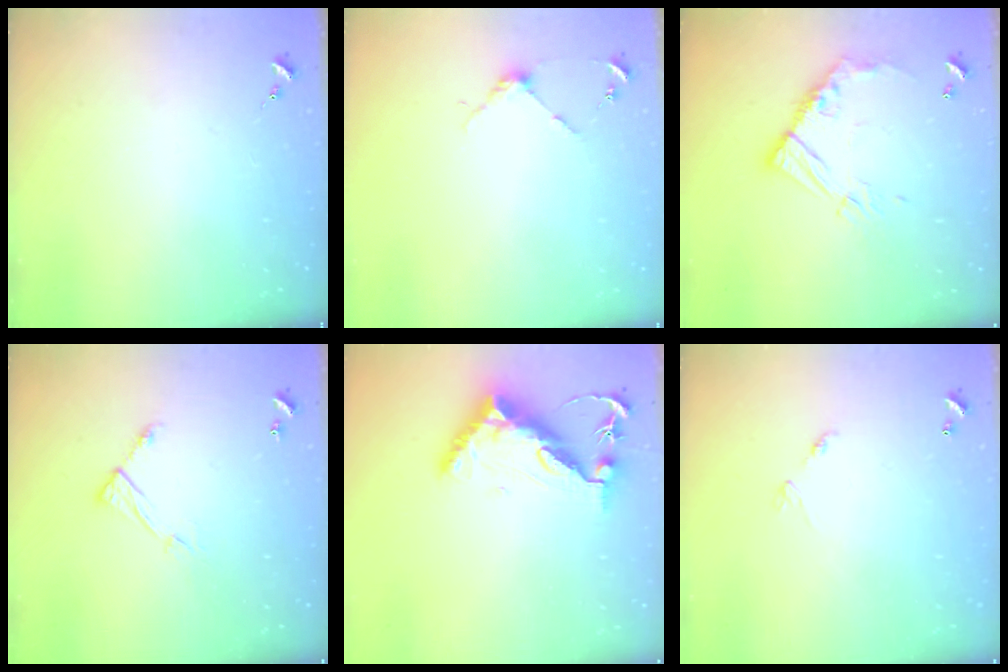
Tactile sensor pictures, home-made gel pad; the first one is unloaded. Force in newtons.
{"total": 3.7, "press": 3.7, "slide": 0.3}
{"total": 12.9, "press": 12.9, "slide": 1.3}
{"total": 8.1, "press": 8.1, "slide": 0.6}
{"total": 13.0, "press": 12.9, "slide": 0.7}
{"total": 5.8, "press": 5.8, "slide": 0.4}